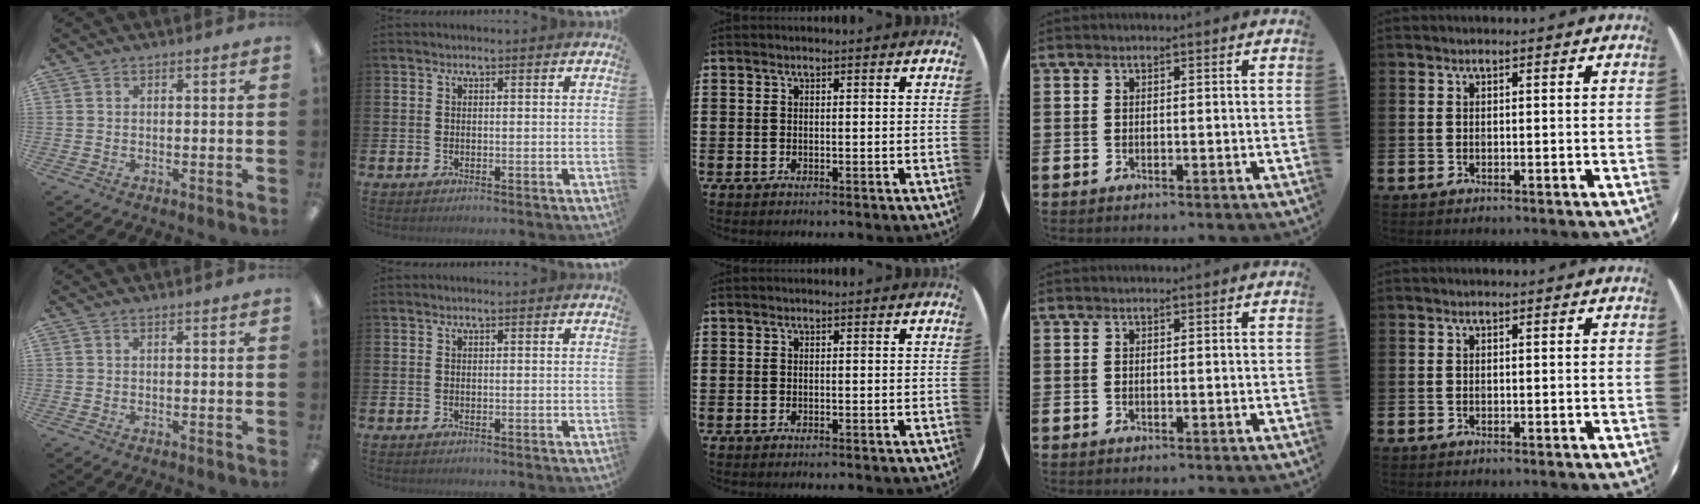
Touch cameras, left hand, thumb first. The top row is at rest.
{}